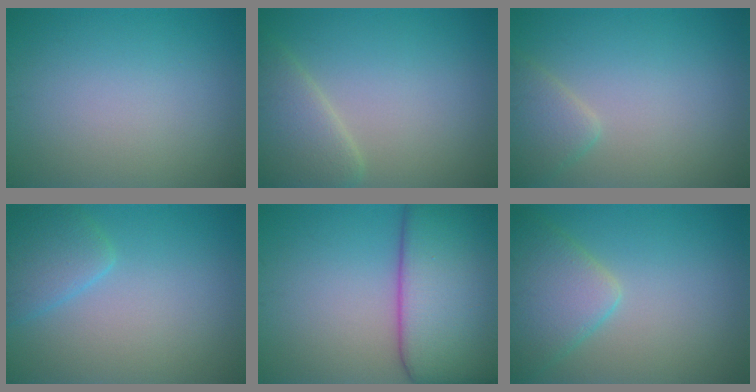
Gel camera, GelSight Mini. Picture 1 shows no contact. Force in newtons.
{"total": 4.4, "press": 4.4, "slide": 0.2}
{"total": 2.4, "press": 2.4, "slide": 0.2}
{"total": 3.0, "press": 2.9, "slide": 0.3}
{"total": 14.0, "press": 14.0, "slide": 0.8}
{"total": 4.9, "press": 4.9, "slide": 0.3}